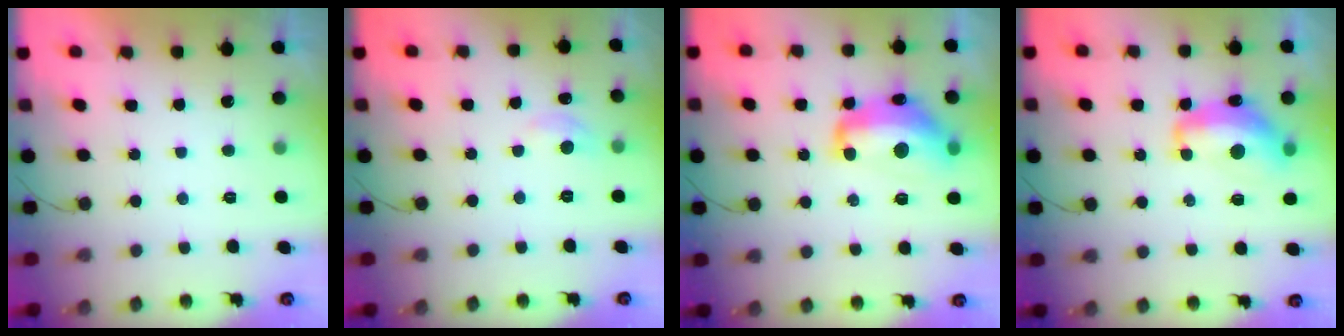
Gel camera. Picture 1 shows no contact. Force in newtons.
{"total": 6.8, "press": 6.7, "slide": 1.0}
{"total": 14.7, "press": 14.6, "slide": 1.3}
{"total": 12.8, "press": 12.8, "slide": 1.1}